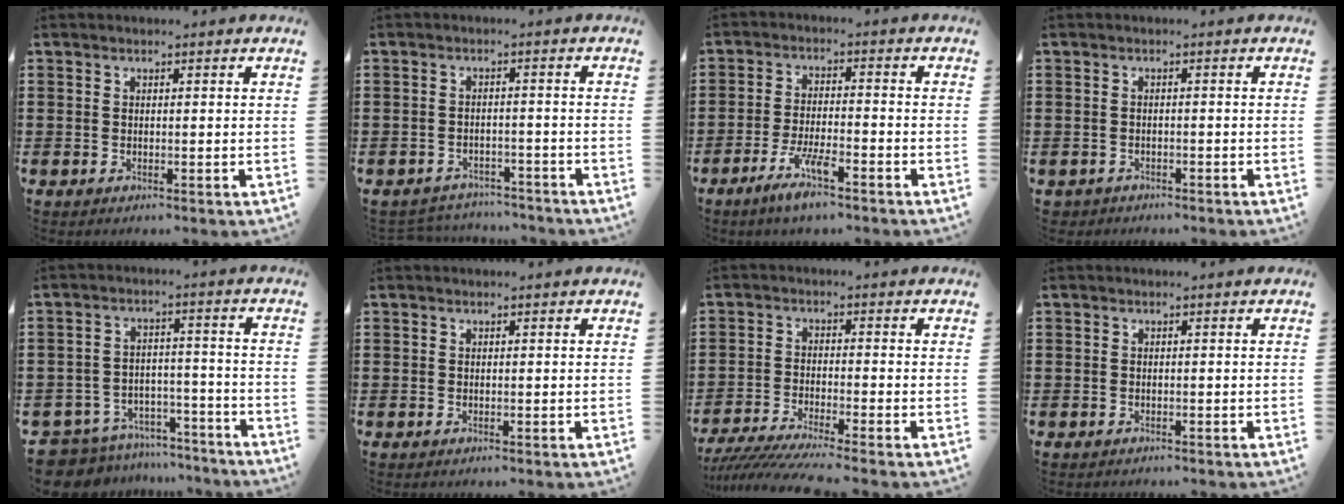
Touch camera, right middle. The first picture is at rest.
{"total": 2.9, "force": [-2.8, 0.5, 0.0], "torque": [-0.006, 0.000, -0.061]}
{"total": 5.8, "force": [-4.0, 0.8, 4.2], "torque": [-0.088, -0.008, -0.074]}
{"total": 1.2, "force": [-1.1, 0.4, -0.1], "torque": [-0.004, 0.001, -0.025]}
{"total": 7.5, "force": [-7.3, 1.6, 0.8], "torque": [-0.035, 0.017, -0.150]}
{"total": 0.0}
{"total": 4.9, "force": [-4.5, -0.4, 1.9], "torque": [-0.053, -0.023, -0.093]}
{"total": 0.7, "force": [-0.5, 0.4, -0.1], "torque": [0.001, 0.004, -0.012]}